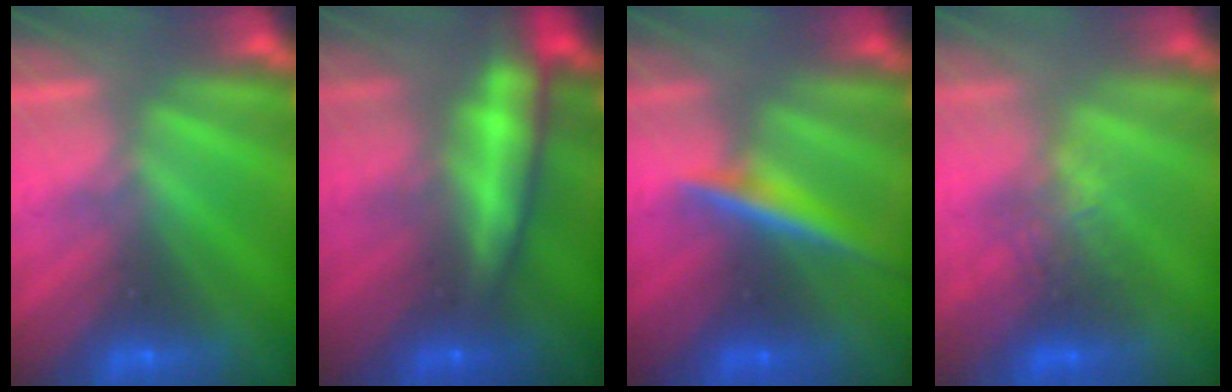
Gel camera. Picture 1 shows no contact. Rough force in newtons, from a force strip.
{"total": 8.8}
{"total": 3.7}
{"total": 2.7}